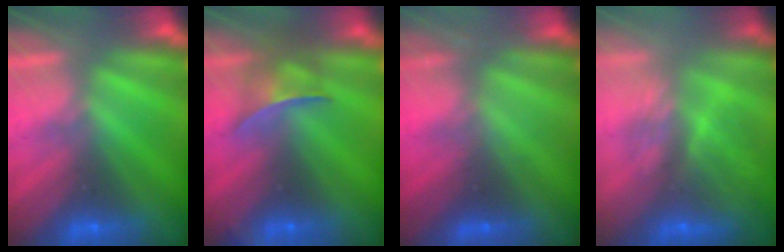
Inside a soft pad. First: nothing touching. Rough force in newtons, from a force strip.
{"total": 6.5}
{"total": 2.3}
{"total": 10.8}